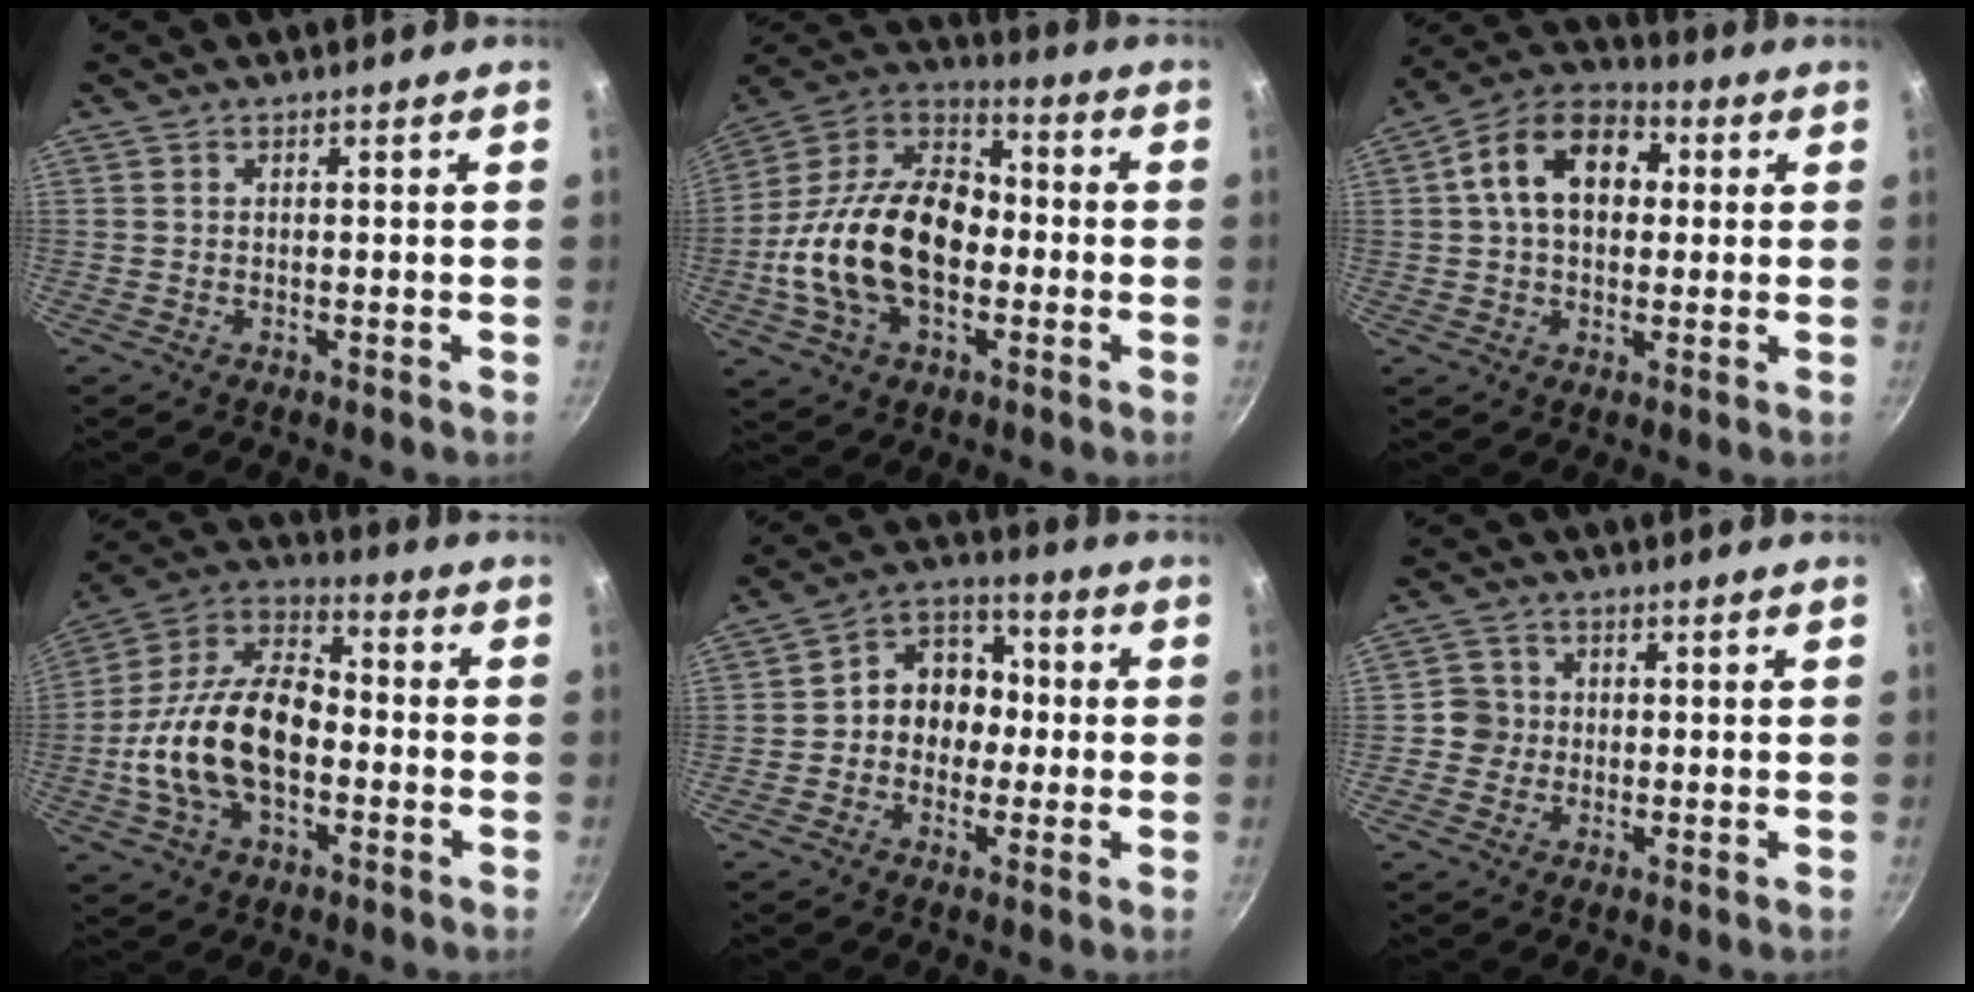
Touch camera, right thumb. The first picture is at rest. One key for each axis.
{"total": 23.5, "fx": -3.3, "fy": 15.2, "fz": 17.6, "tx": -0.297, "ty": 0.045, "tz": -0.071}
{"total": 14.2, "fx": 2.4, "fy": 9.8, "fz": 9.9, "tx": -0.130, "ty": 0.026, "tz": 0.020}
{"total": 19.9, "fx": -3.5, "fy": 11.9, "fz": 15.5, "tx": -0.266, "ty": 0.044, "tz": -0.079}
{"total": 10.3, "fx": -0.6, "fy": 8.6, "fz": 5.6, "tx": -0.031, "ty": 0.034, "tz": -0.029}
{"total": 3.9, "fx": -0.3, "fy": 3.8, "fz": 0.6, "tx": 0.019, "ty": 0.009, "tz": -0.014}